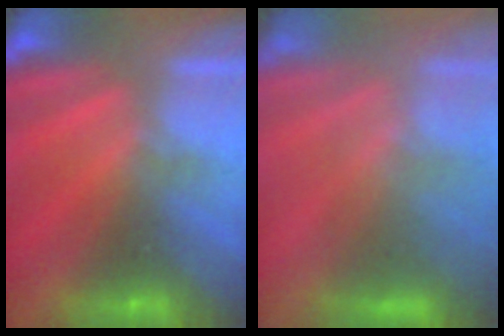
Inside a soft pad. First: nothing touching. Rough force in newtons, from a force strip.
{"total": 2.8}